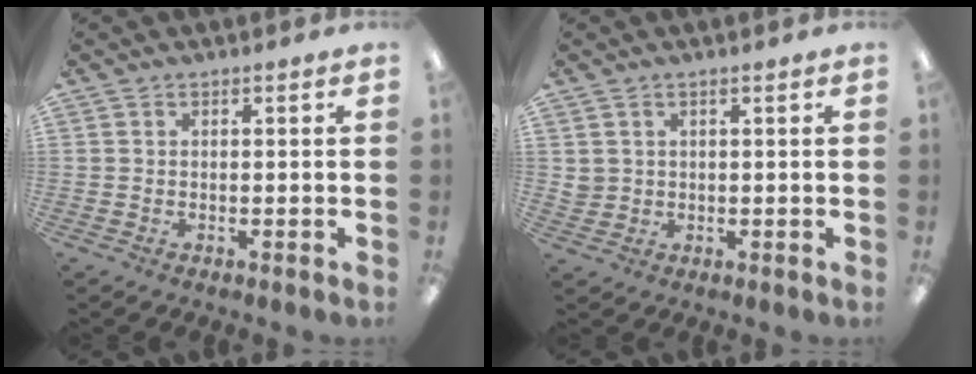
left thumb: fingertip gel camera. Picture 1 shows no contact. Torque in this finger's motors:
{"motor_torque": [-0.16, 0.07, -0.24, -0.25, 0.00]}